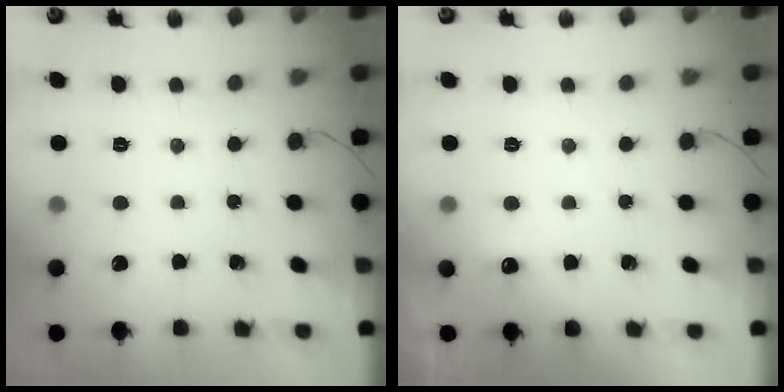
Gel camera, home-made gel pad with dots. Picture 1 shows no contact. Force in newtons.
{"total": 3.7, "press": 3.6, "slide": 1.0}